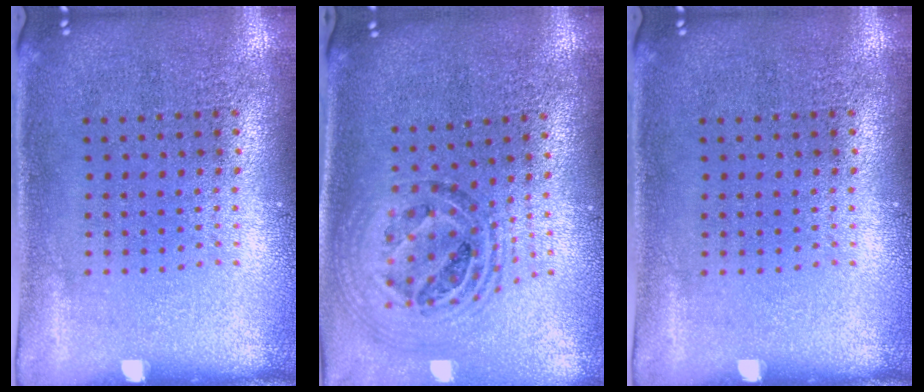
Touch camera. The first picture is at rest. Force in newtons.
{"total": 1.5, "press": 1.3, "slide": 0.6}
{"total": 0.0}